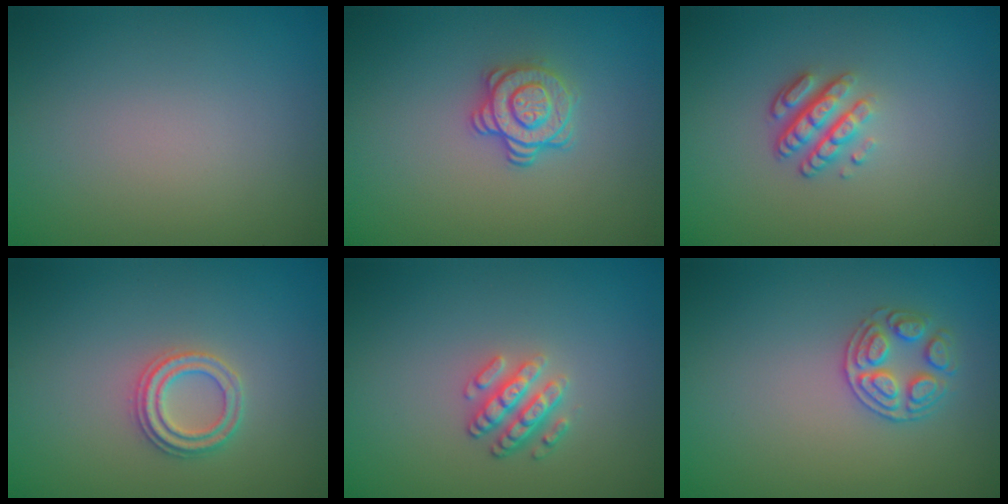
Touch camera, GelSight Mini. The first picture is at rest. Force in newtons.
{"total": 2.9, "press": 2.5, "slide": 1.4}
{"total": 3.3, "press": 2.4, "slide": 2.3}
{"total": 2.3, "press": 2.3, "slide": 0.3}
{"total": 2.6, "press": 2.4, "slide": 1.1}
{"total": 2.6, "press": 2.6, "slide": 0.4}